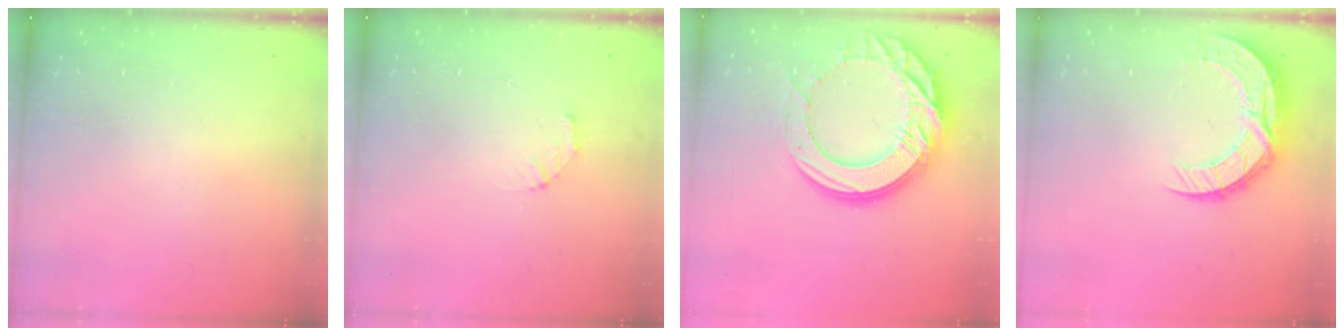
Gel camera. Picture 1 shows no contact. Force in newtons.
{"total": 2.1, "press": 2.1, "slide": 0.2}
{"total": 22.6, "press": 22.5, "slide": 2.2}
{"total": 10.6, "press": 10.6, "slide": 0.7}